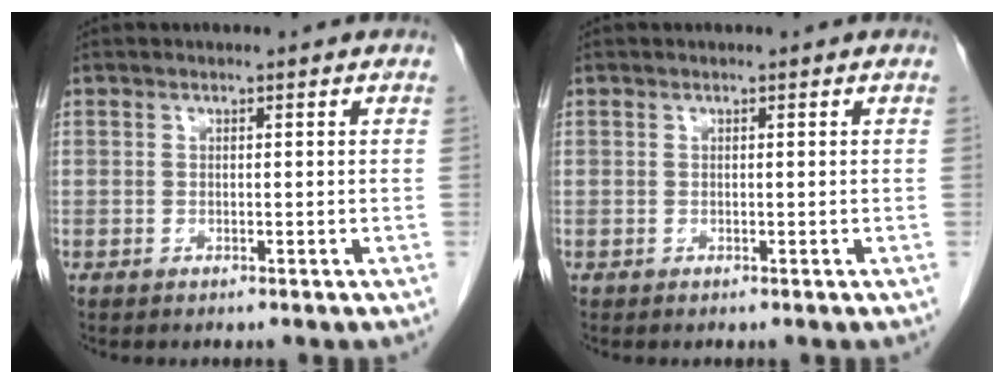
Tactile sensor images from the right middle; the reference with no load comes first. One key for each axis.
{"total": 0.0}